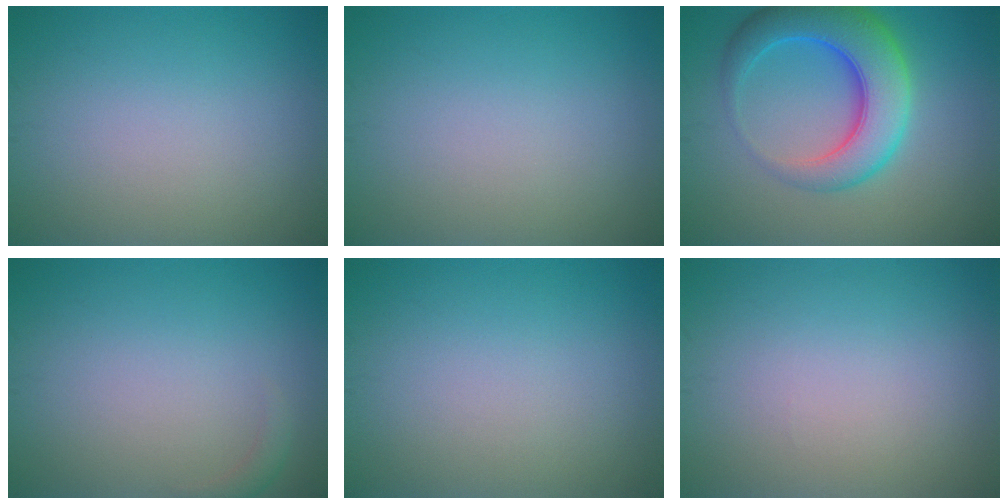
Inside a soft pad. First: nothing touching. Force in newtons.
{"total": 0.0}
{"total": 8.0, "press": 8.0, "slide": 0.3}
{"total": 1.0, "press": 1.0, "slide": 0.2}
{"total": 0.0}
{"total": 0.0}